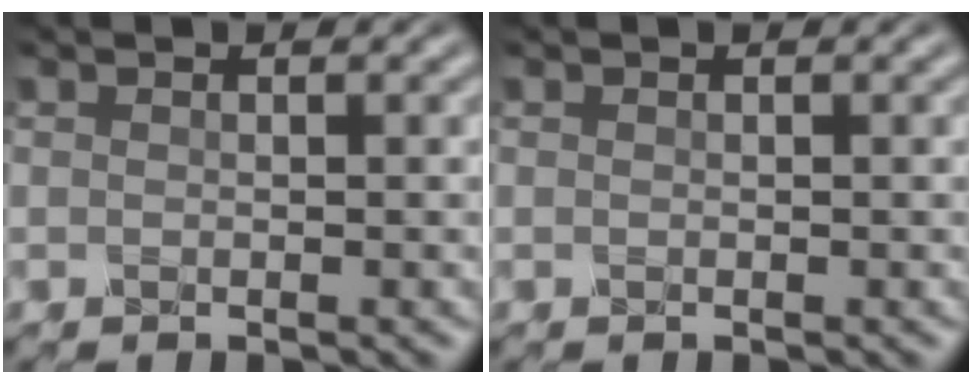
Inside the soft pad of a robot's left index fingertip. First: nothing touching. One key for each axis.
{"total": 0.0}